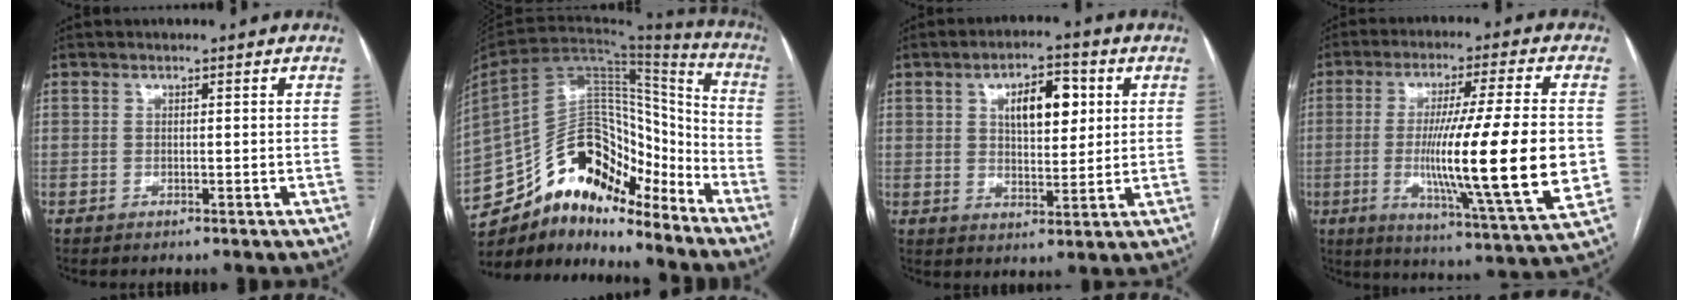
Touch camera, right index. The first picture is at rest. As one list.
[{"total": 23.4, "force": [-18.2, 9.3, 11.4], "torque": [-0.257, 0.030, -0.310]}, {"total": 8.1, "force": [2.6, 3.5, 6.9], "torque": [-0.107, 0.012, 0.045]}, {"total": 21.0, "force": [-1.7, 0.1, 20.9], "torque": [-0.318, -0.020, -0.030]}]